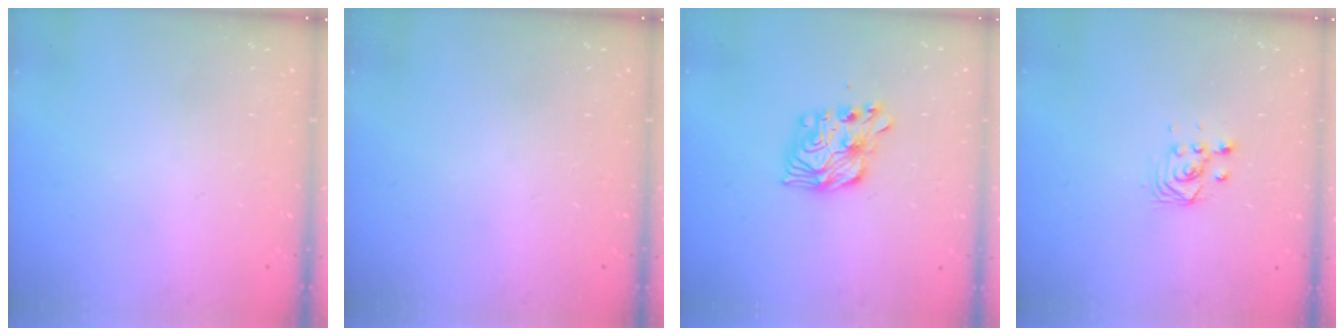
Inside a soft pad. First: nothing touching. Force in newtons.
{"total": 0.0}
{"total": 11.6, "press": 11.6, "slide": 0.3}
{"total": 3.3, "press": 3.1, "slide": 1.0}